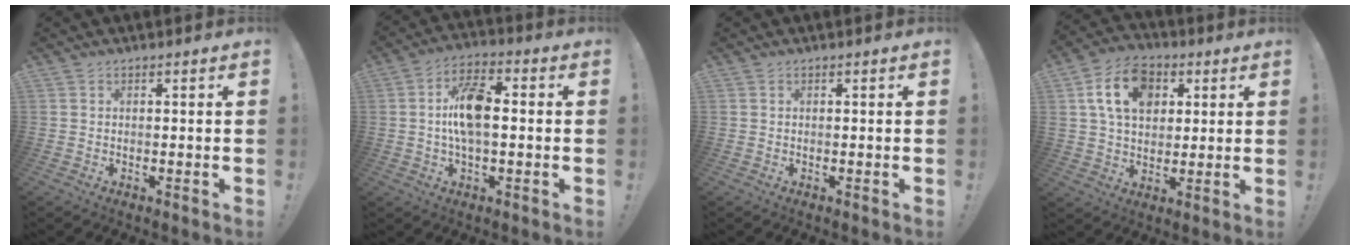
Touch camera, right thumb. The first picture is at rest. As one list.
[{"total": 12.2, "force": [0.2, 5.9, 10.6], "torque": [-0.181, 0.010, 0.000]}, {"total": 0.0}, {"total": 14.6, "force": [5.2, 10.4, 8.8], "torque": [-0.146, 0.003, 0.102]}]